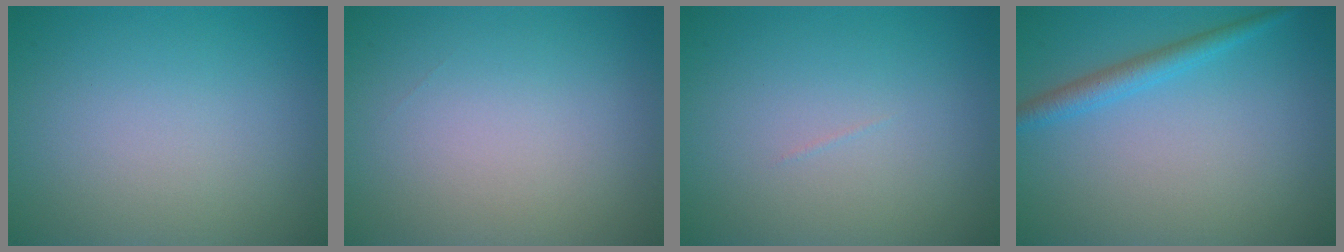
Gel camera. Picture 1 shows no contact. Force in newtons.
{"total": 0.0}
{"total": 0.0}
{"total": 2.2, "press": 2.2, "slide": 0.1}